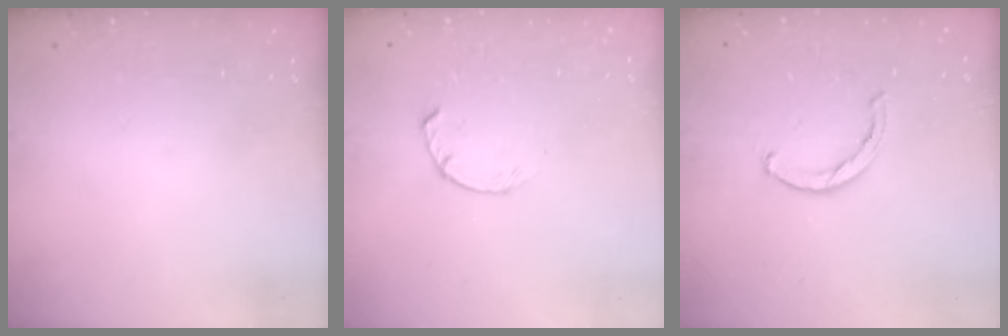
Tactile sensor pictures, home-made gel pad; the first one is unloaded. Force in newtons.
{"total": 1.8, "press": 1.8, "slide": 0.3}
{"total": 2.3, "press": 2.2, "slide": 0.5}